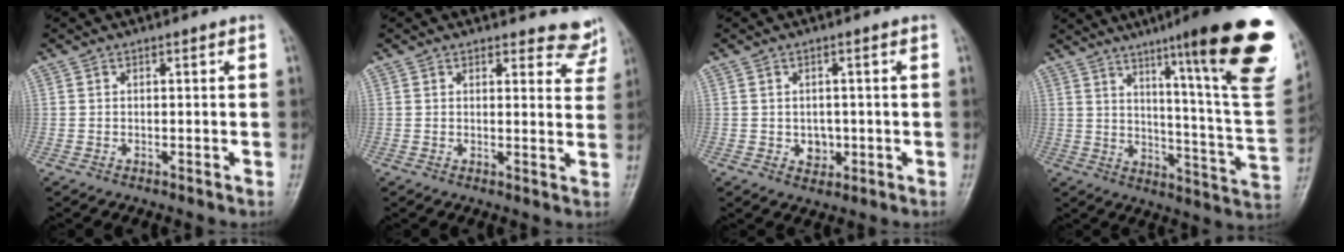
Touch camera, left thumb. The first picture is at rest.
{"total": 5.5, "force": [5.1, 1.9, 0.3], "torque": [0.032, -0.038, 0.039]}
{"total": 3.0, "force": [-0.4, 2.5, 1.6], "torque": [-0.008, 0.002, 0.000]}
{"total": 26.3, "force": [14.5, 2.7, 21.8], "torque": [-0.268, -0.062, 0.204]}